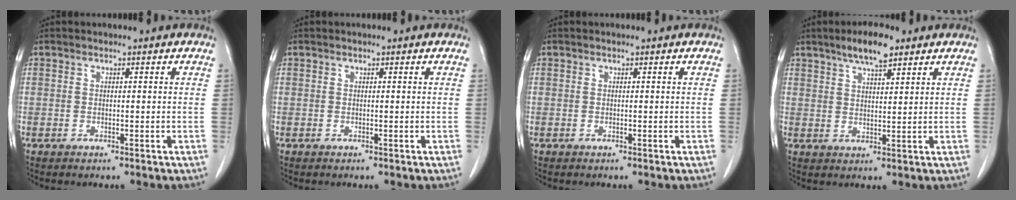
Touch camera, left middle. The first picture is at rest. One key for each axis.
{"total": 0.0}
{"total": 0.0}
{"total": 5.9, "fx": 4.2, "fy": 1.2, "fz": 4.0, "tx": -0.077, "ty": 0.005, "tz": 0.069}